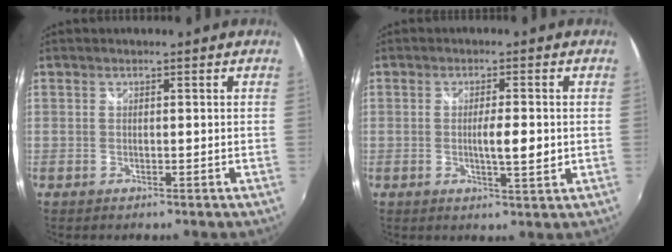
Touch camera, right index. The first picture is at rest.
{"total": 4.5, "force": [-0.1, 0.6, 4.4], "torque": [-0.073, -0.004, 0.001]}